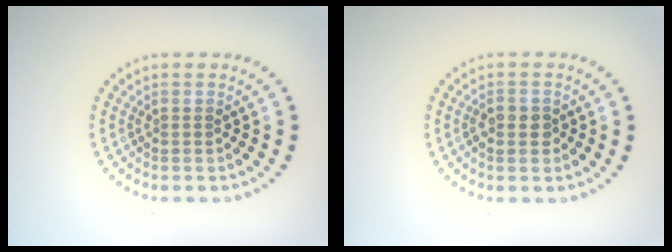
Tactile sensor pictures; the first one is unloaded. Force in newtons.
{"total": 1.9, "press": 1.9, "slide": 0.4}